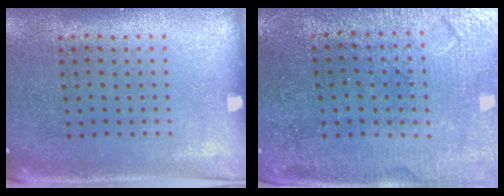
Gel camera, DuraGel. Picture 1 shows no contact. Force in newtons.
{"total": 1.5, "press": 1.5, "slide": 0.2}